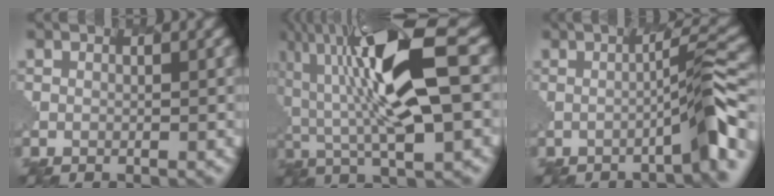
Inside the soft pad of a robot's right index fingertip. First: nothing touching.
{"total": 11.2, "force": [3.2, 3.5, 10.1], "torque": [-0.224, 0.012, 0.021]}
{"total": 2.6, "force": [-1.0, -1.0, 2.2], "torque": [-0.055, 0.023, -0.046]}